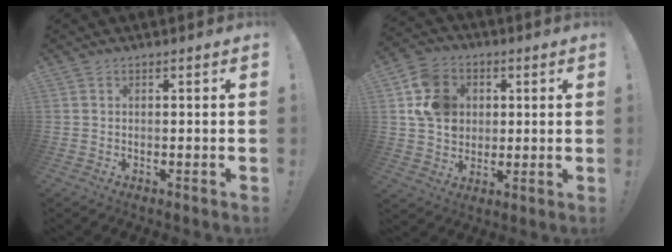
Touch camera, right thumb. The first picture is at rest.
{"total": 13.7, "force": [3.5, 11.5, 6.6], "torque": [-0.106, 0.000, 0.076]}